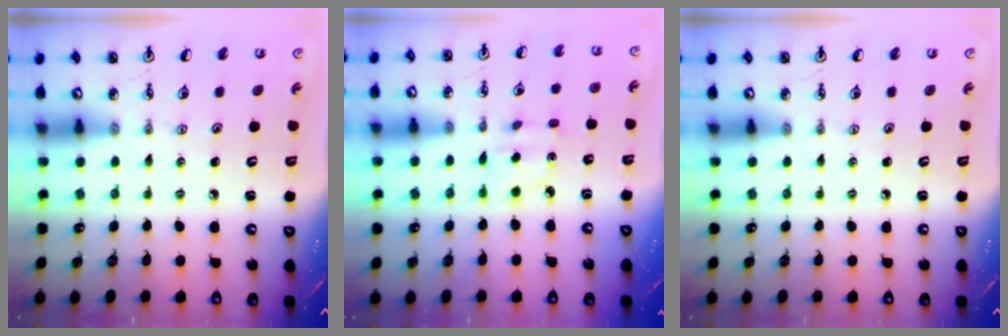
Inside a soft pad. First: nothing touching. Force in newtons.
{"total": 2.9, "press": 2.8, "slide": 0.8}
{"total": 0.0}